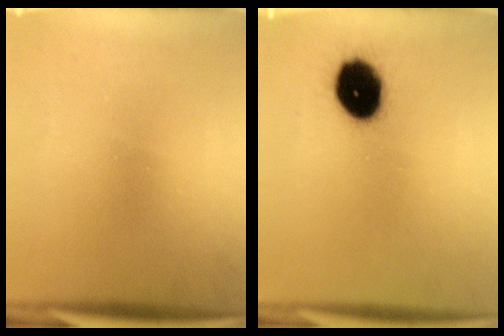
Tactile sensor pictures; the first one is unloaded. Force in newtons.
{"total": 12.7}